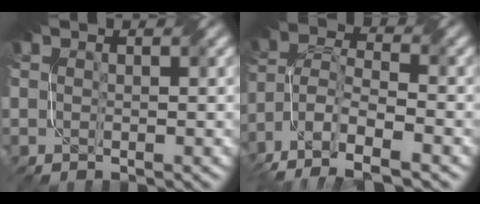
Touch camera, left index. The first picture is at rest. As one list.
[{"total": 8.6, "force": [-5.7, 3.1, 5.6], "torque": [-0.111, -0.006, -0.111]}]